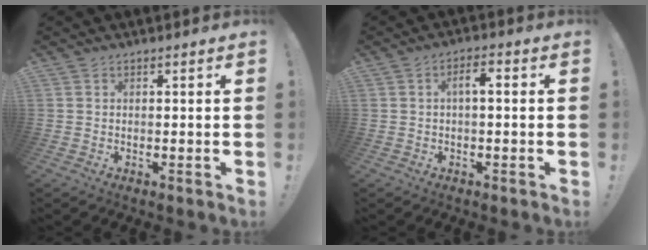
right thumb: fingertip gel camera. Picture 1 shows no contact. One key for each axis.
{"total": 3.8, "fx": -0.2, "fy": 1.0, "fz": 3.6, "tx": -0.068, "ty": 0.012, "tz": -0.008}